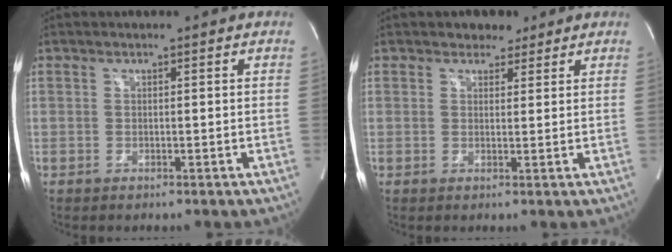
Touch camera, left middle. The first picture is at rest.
{"total": 2.8, "force": [2.1, 1.8, 0.6], "torque": [-0.007, 0.005, 0.029]}